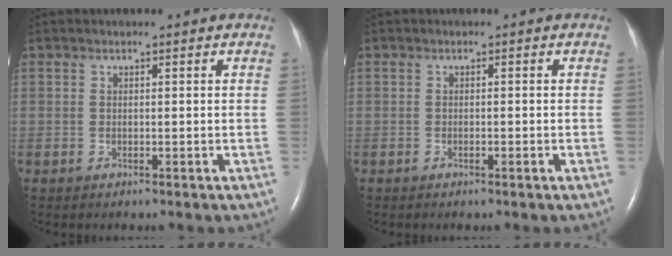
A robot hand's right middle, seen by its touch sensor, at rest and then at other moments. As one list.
[{"total": 0.6, "force": [-0.3, 0.0, 0.5], "torque": [-0.013, 0.000, -0.001]}]